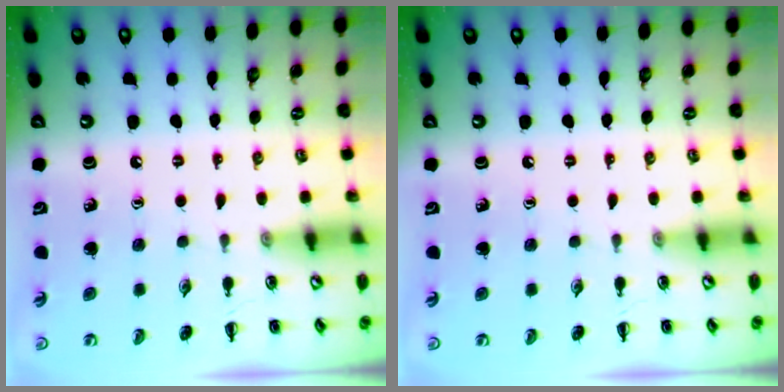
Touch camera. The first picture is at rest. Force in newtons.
{"total": 0.0}